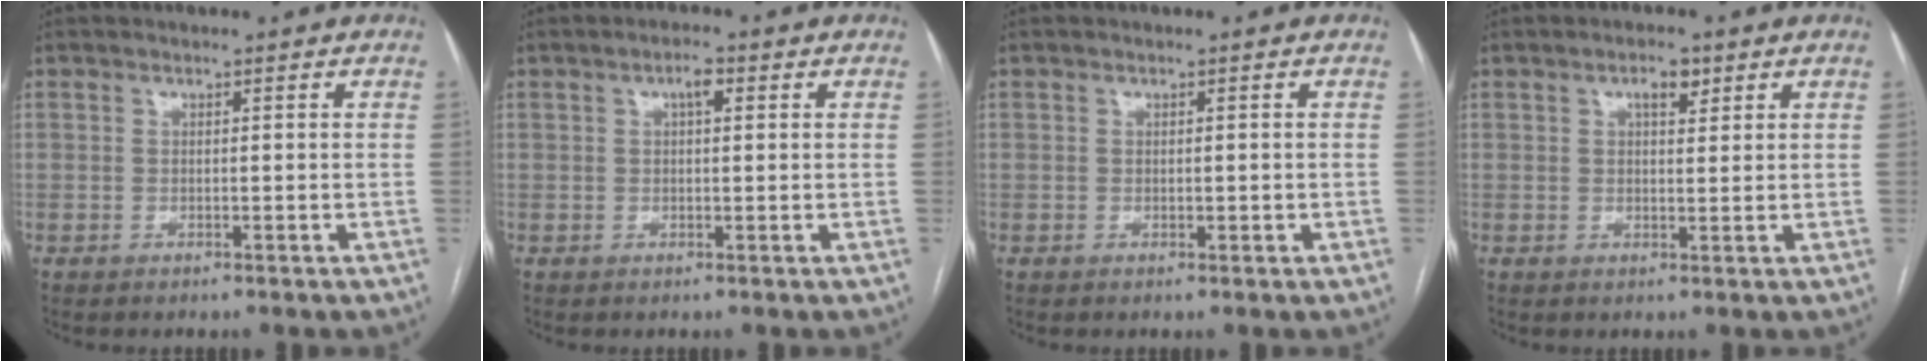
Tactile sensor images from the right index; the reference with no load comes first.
{"total": 2.2, "force": [0.8, 0.8, 1.9], "torque": [-0.034, 0.008, 0.013]}
{"total": 0.9, "force": [-0.1, 0.5, 0.8], "torque": [-0.012, 0.000, 0.002]}
{"total": 2.9, "force": [1.6, 1.2, 2.1], "torque": [-0.035, 0.004, 0.026]}